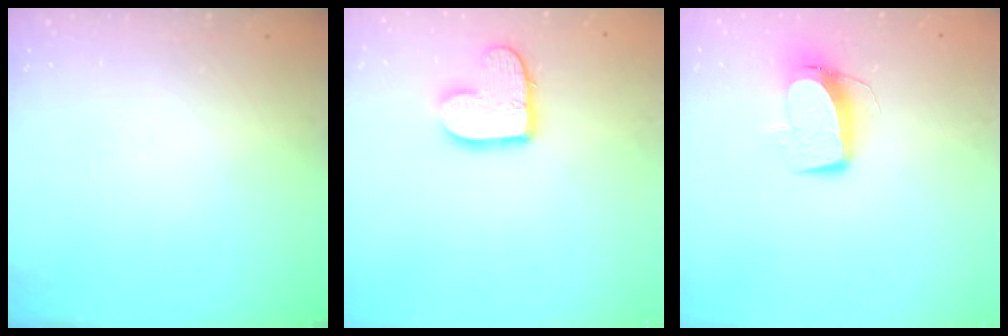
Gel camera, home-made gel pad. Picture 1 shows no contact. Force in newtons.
{"total": 11.1, "press": 11.1, "slide": 0.5}
{"total": 9.9, "press": 9.9, "slide": 0.8}